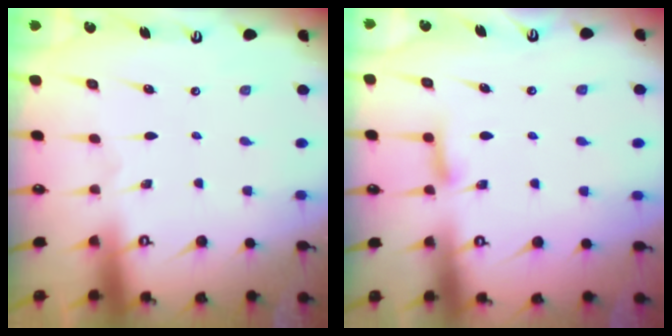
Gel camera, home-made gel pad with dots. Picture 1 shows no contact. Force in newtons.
{"total": 6.7, "press": 6.6, "slide": 0.5}